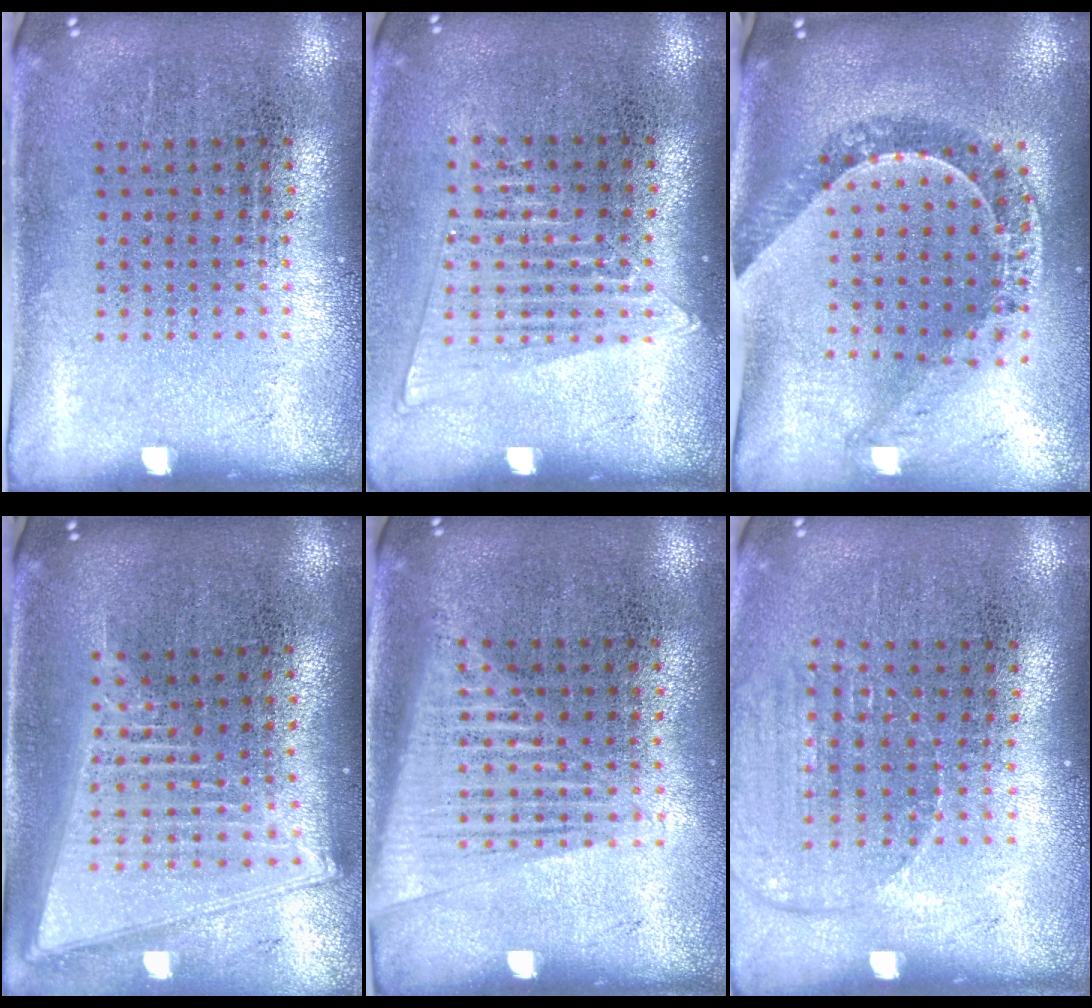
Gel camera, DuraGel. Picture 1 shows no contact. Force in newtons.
{"total": 1.3, "press": 1.2, "slide": 0.6}
{"total": 1.1, "press": 1.1, "slide": 0.2}
{"total": 2.1, "press": 1.8, "slide": 1.1}
{"total": 1.5, "press": 1.4, "slide": 0.6}
{"total": 1.2, "press": 1.2, "slide": 0.2}